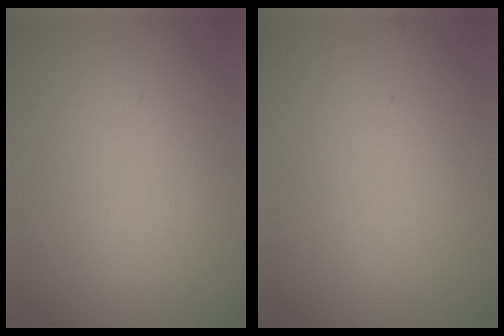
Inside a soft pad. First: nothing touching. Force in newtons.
{"total": 0.0}